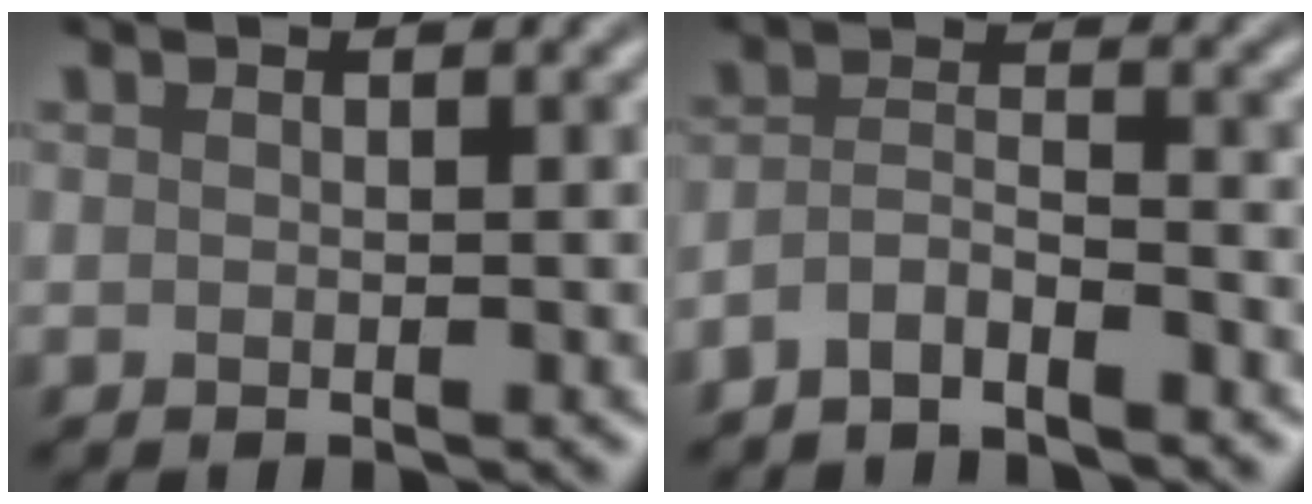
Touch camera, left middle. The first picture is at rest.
{"total": 2.8, "force": [-2.3, 0.7, 1.4], "torque": [-0.028, 0.005, -0.052]}